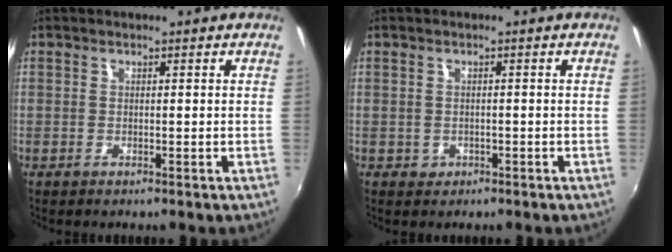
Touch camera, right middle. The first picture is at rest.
{"total": 1.4, "force": [-0.4, 1.3, 0.3], "torque": [-0.008, -0.003, -0.003]}